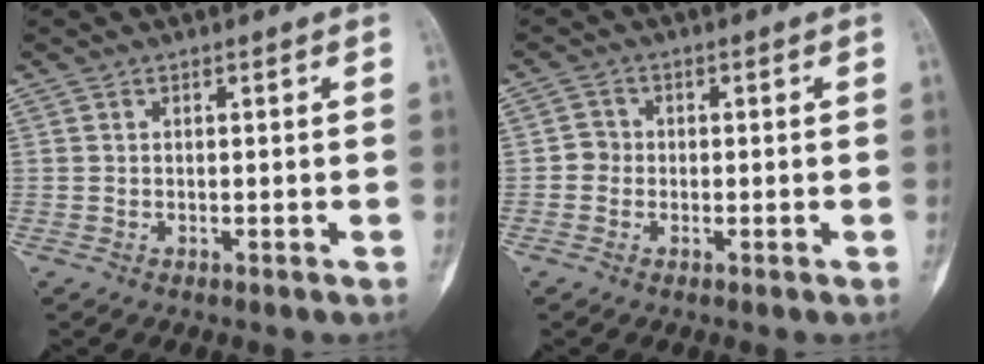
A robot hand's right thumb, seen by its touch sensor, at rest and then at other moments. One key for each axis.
{"total": 2.3, "fx": -0.5, "fy": 2.1, "fz": 0.6, "tx": 0.002, "ty": 0.009, "tz": -0.016}